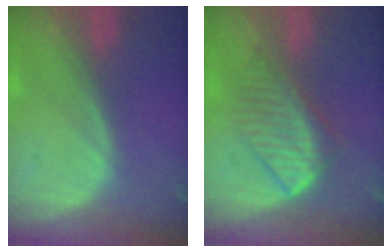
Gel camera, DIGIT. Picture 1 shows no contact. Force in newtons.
{"total": 6.9, "press": 6.0, "slide": 3.5}